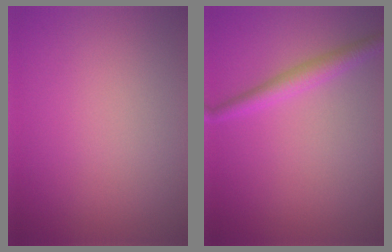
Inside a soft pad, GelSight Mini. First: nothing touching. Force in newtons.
{"total": 2.4, "press": 2.4, "slide": 0.1}